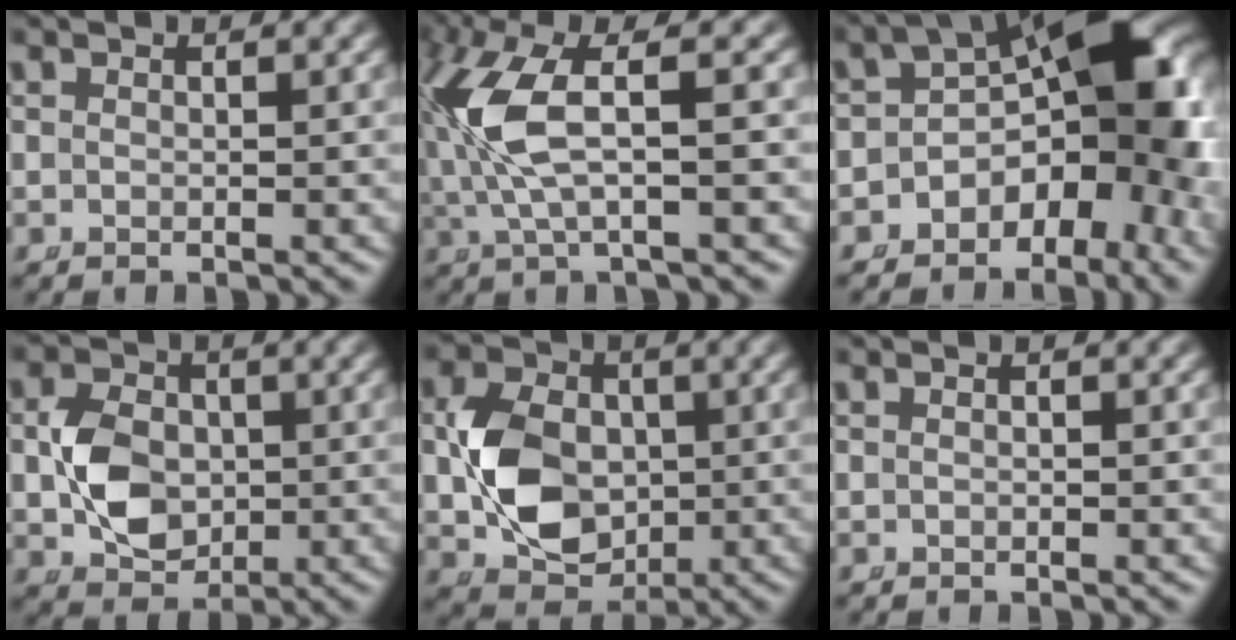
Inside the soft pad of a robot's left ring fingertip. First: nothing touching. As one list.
[{"total": 7.8, "force": [0.7, 3.8, 6.7], "torque": [-0.157, 0.004, 0.016]}, {"total": 13.2, "force": [-1.1, 7.6, 10.8], "torque": [-0.150, -0.012, -0.017]}, {"total": 5.1, "force": [-0.5, 3.8, 3.3], "torque": [-0.053, -0.013, -0.003]}, {"total": 7.3, "force": [-0.5, 5.5, 4.7], "torque": [-0.077, -0.014, -0.006]}, {"total": 0.0}]